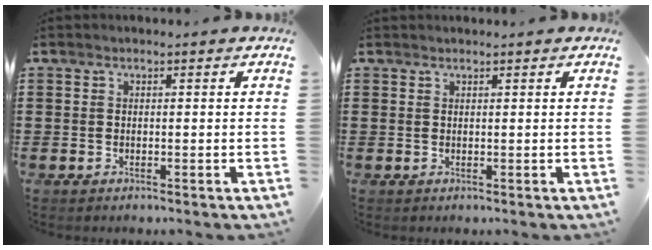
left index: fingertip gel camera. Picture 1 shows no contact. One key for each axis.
{"total": 0.6, "fx": 0.6, "fy": 0.0, "fz": 0.1, "tx": -0.003, "ty": -0.001, "tz": 0.013}